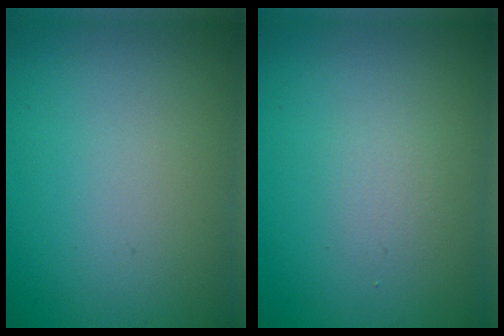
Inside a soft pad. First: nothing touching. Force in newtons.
{"total": 1.1, "press": 1.1, "slide": 0.1}